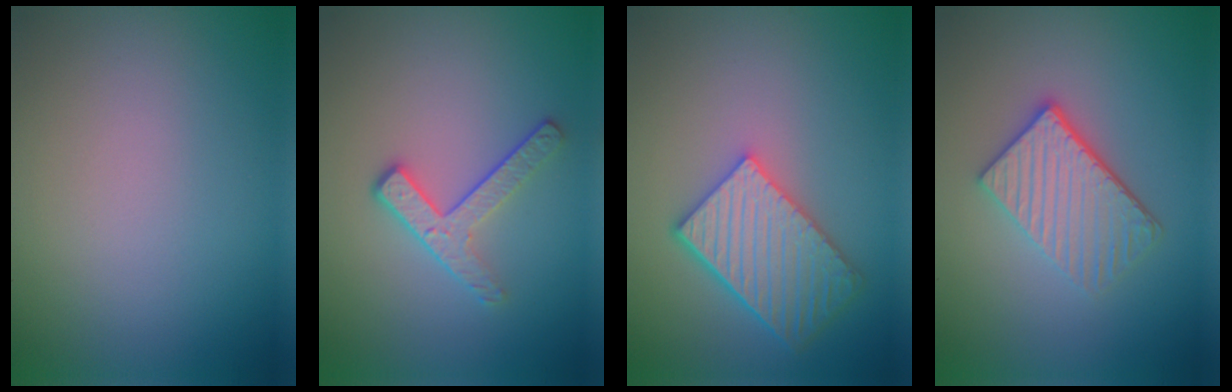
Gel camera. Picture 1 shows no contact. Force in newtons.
{"total": 2.8, "press": 2.4, "slide": 1.4}
{"total": 5.5, "press": 4.6, "slide": 3.0}
{"total": 4.1, "press": 3.3, "slide": 2.4}